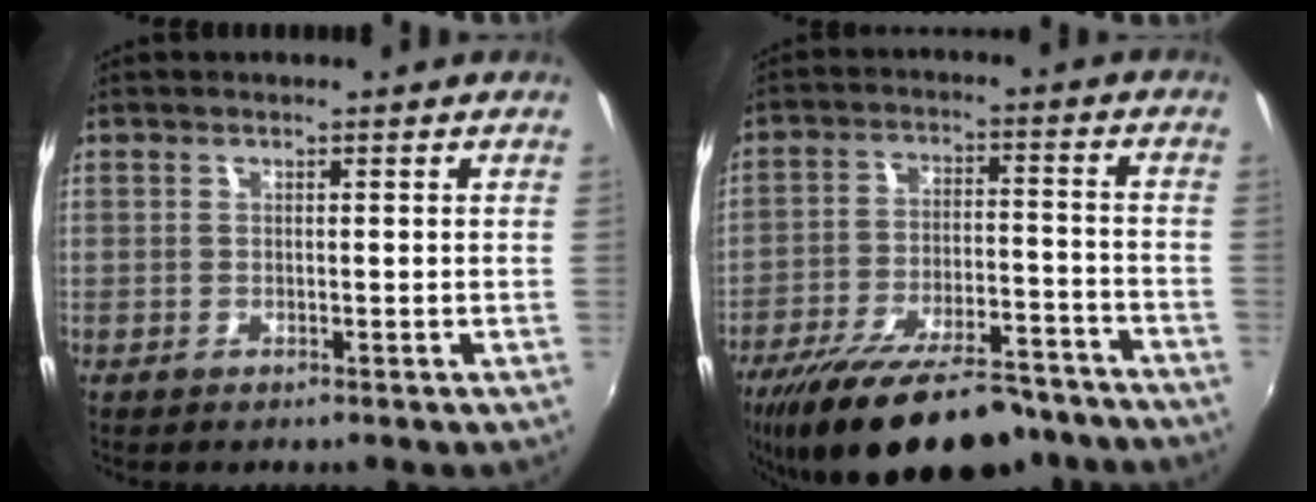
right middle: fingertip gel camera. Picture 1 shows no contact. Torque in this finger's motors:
{"motor_torque": [1.20, -0.94, 0.37, 0.21]}